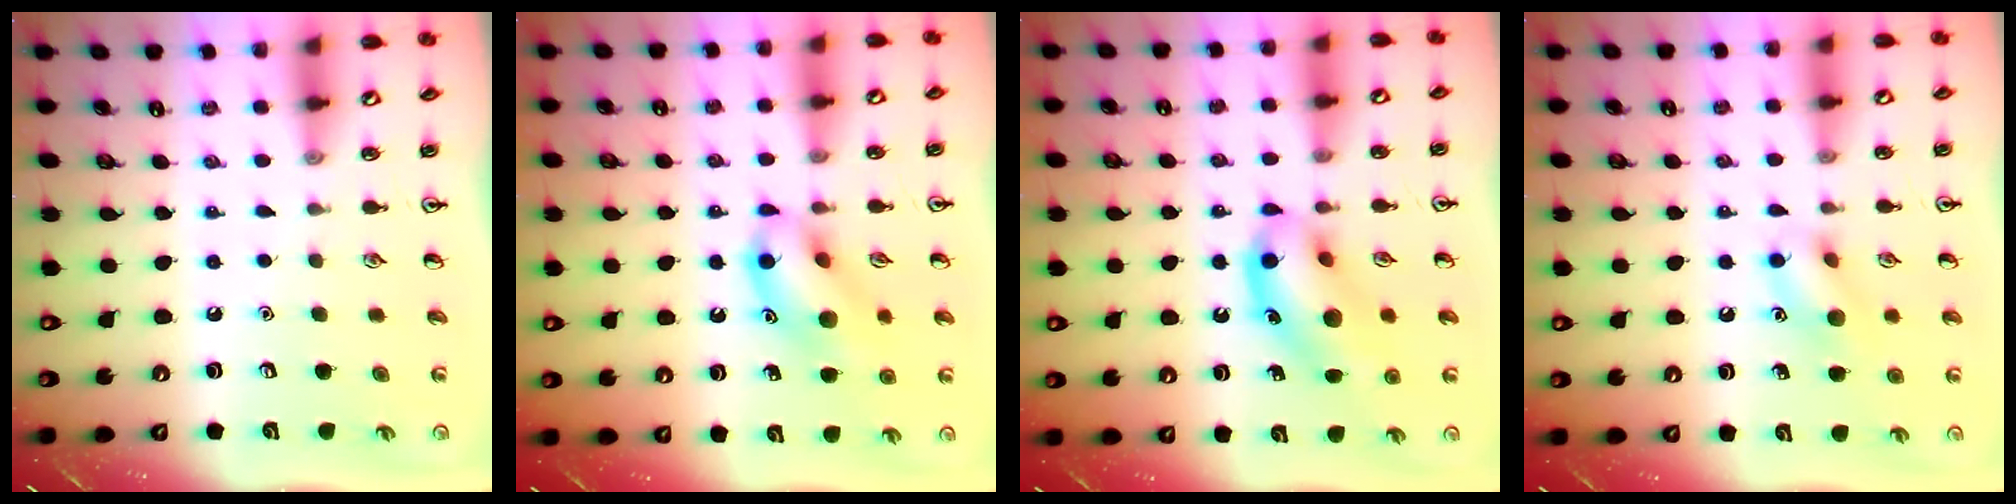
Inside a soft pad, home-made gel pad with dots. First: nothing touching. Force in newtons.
{"total": 12.0, "press": 11.9, "slide": 1.2}
{"total": 13.0, "press": 12.9, "slide": 1.9}
{"total": 10.5, "press": 10.4, "slide": 0.9}